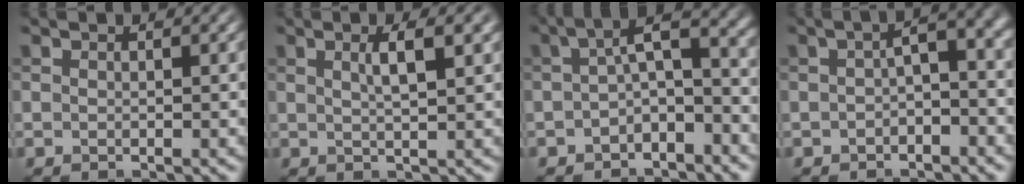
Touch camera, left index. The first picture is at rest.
{"total": 3.2, "force": [0.9, 0.9, 2.9], "torque": [-0.038, 0.009, 0.012]}
{"total": 5.0, "force": [-1.2, 1.8, 4.5], "torque": [-0.066, 0.015, -0.032]}
{"total": 3.8, "force": [-0.5, 1.3, 3.5], "torque": [-0.052, 0.011, -0.016]}